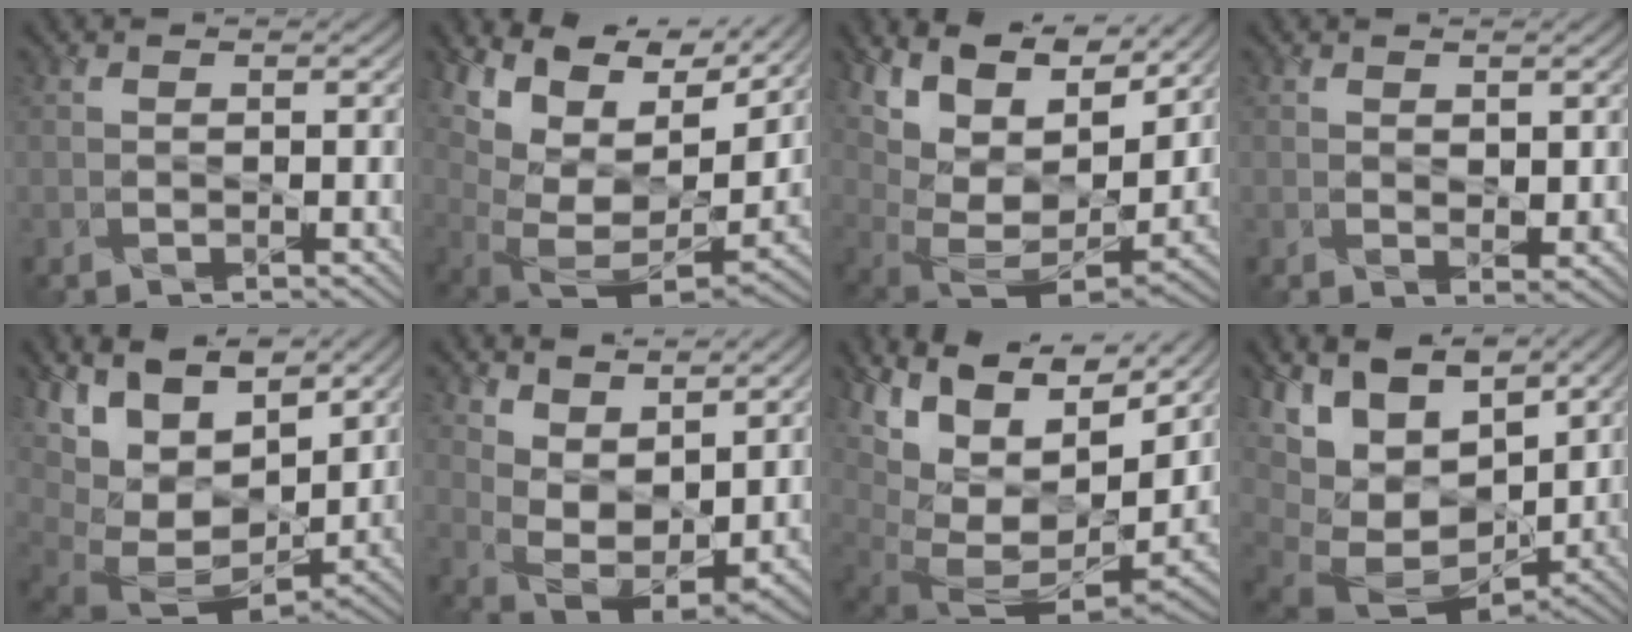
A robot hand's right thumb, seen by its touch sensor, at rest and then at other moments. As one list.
[{"total": 15.2, "force": [9.4, 6.9, 9.8], "torque": [-0.216, 0.030, 0.154]}, {"total": 16.6, "force": [10.2, 7.6, 10.7], "torque": [-0.232, 0.042, 0.165]}, {"total": 1.9, "force": [0.9, 1.1, 1.3], "torque": [-0.025, -0.007, 0.021]}, {"total": 14.9, "force": [6.2, 9.0, 10.1], "torque": [-0.233, 0.021, 0.133]}, {"total": 8.0, "force": [5.5, 3.5, 4.6], "torque": [-0.101, -0.004, 0.104]}, {"total": 17.8, "force": [7.9, 10.2, 12.2], "torque": [-0.253, 0.031, 0.165]}, {"total": 13.7, "force": [3.4, 9.0, 9.7], "torque": [-0.220, 0.005, 0.094]}]